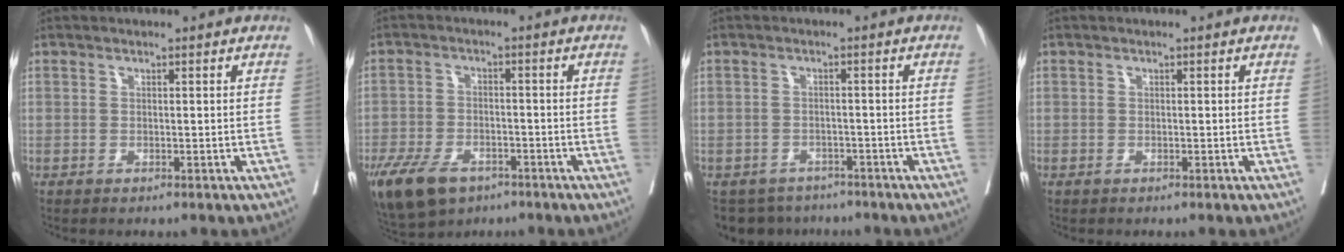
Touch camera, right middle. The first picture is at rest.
{"total": 12.8, "force": [-7.9, 7.2, 7.1], "torque": [-0.161, -0.013, -0.133]}
{"total": 7.2, "force": [-6.1, 3.9, 0.4], "torque": [-0.007, -0.001, -0.087]}
{"total": 0.0}